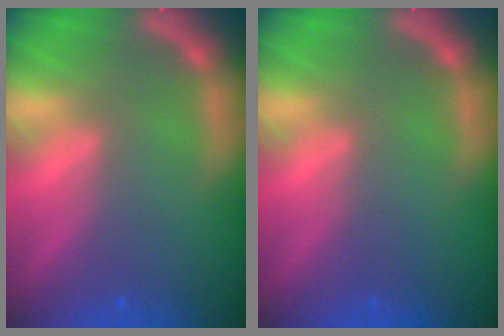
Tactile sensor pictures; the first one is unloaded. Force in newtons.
{"total": 0.0}